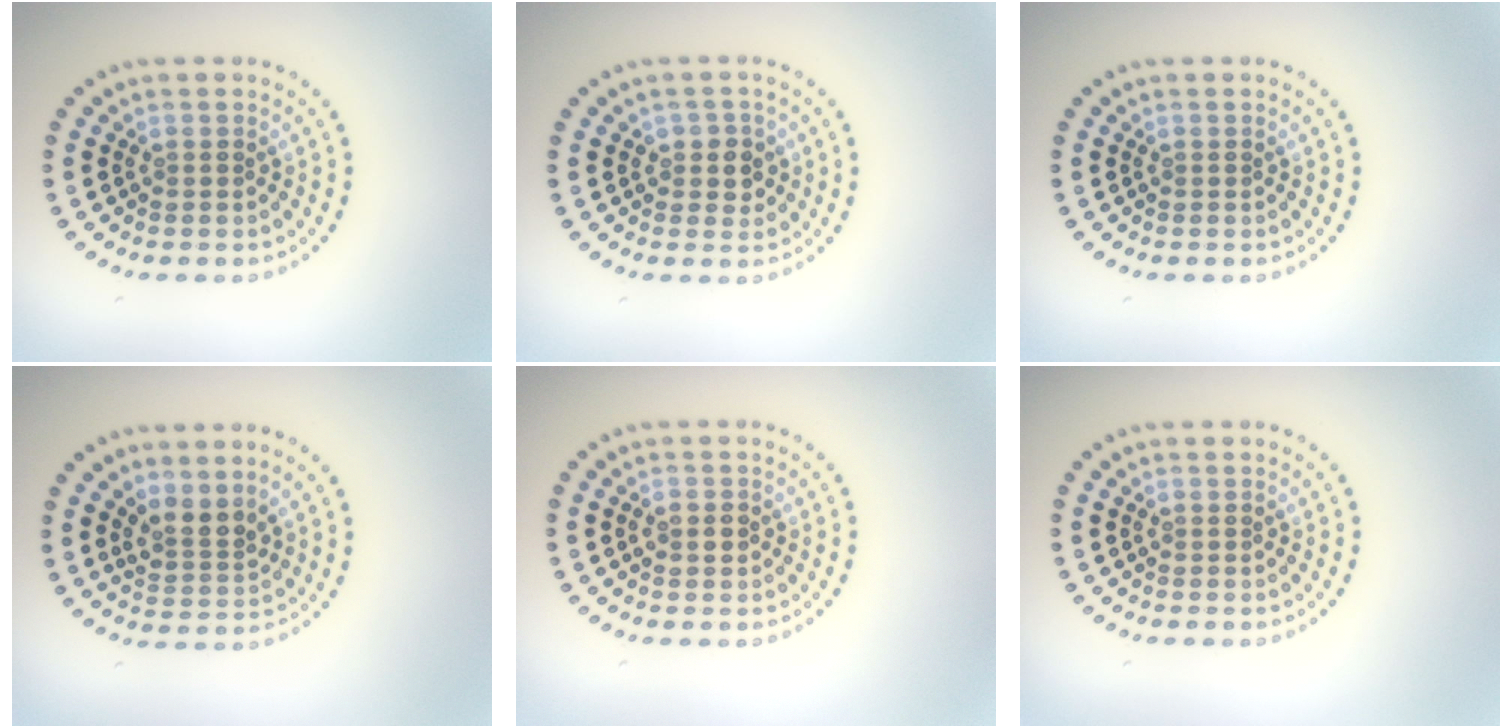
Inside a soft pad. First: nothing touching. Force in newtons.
{"total": 2.0, "press": 1.8, "slide": 0.7}
{"total": 0.0}
{"total": 2.5, "press": 1.8, "slide": 1.7}
{"total": 1.6, "press": 1.6, "slide": 0.1}
{"total": 0.0}